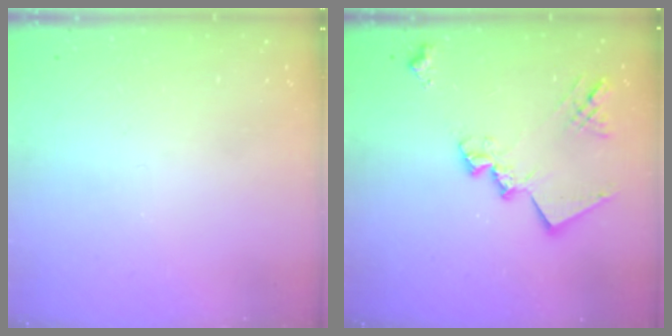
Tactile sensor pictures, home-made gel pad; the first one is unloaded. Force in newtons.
{"total": 16.6, "press": 16.6, "slide": 1.4}